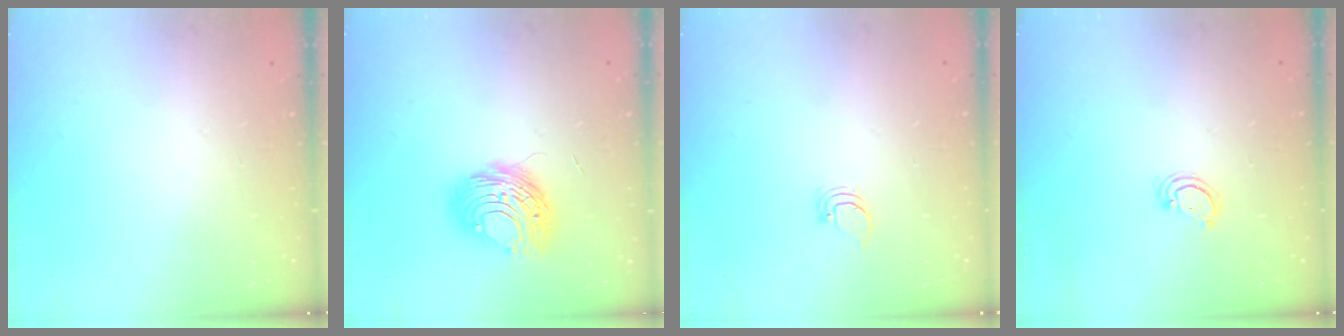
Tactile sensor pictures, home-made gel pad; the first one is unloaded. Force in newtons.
{"total": 10.6, "press": 10.5, "slide": 1.5}
{"total": 0.9, "press": 0.9, "slide": 0.0}
{"total": 2.3, "press": 2.3, "slide": 0.3}